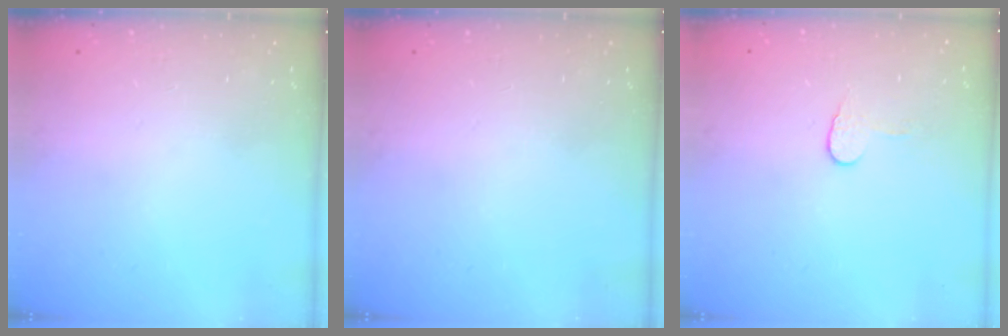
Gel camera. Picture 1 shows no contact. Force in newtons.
{"total": 0.0}
{"total": 5.3, "press": 5.3, "slide": 0.5}